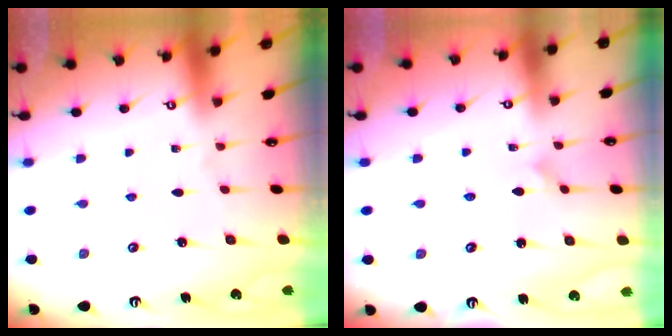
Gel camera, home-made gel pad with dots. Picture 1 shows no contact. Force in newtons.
{"total": 1.3, "press": 1.3, "slide": 0.0}